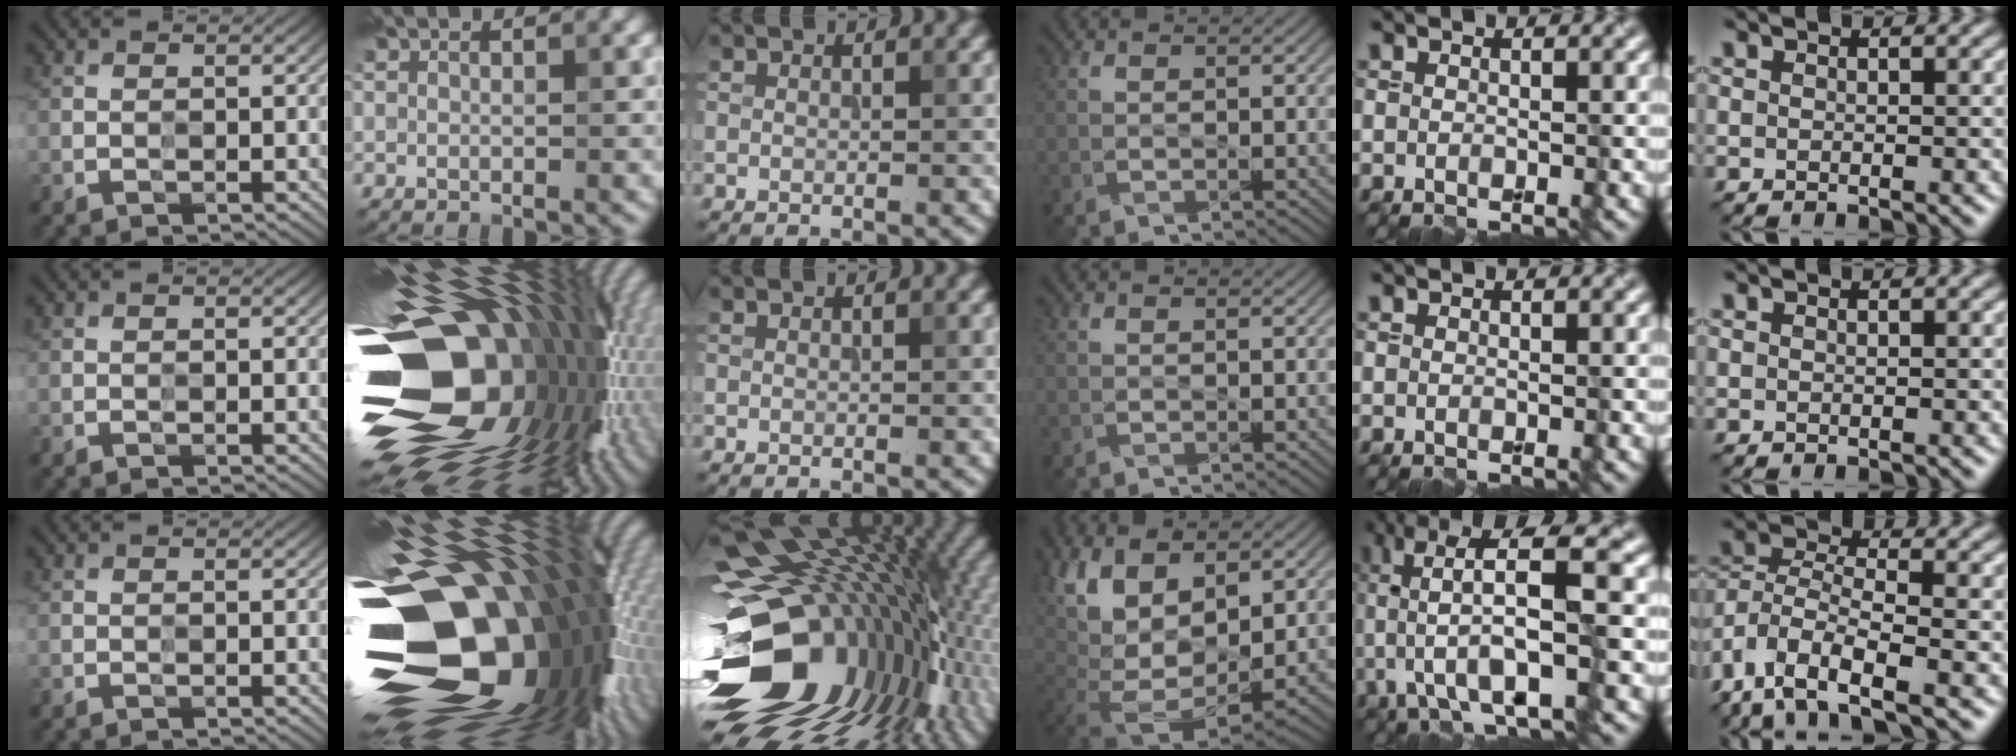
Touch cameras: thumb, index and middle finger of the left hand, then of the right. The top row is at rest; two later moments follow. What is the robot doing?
{"motion": "wipe", "object": "paper plate"}